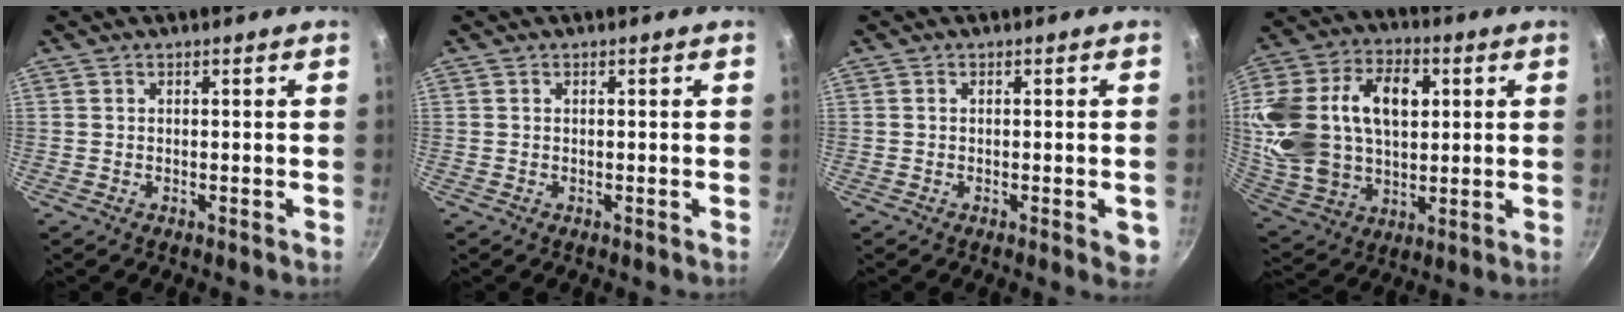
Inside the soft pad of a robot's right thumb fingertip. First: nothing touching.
{"total": 0.0}
{"total": 3.1, "force": [-1.0, 0.9, 2.8], "torque": [-0.031, -0.003, -0.014]}
{"total": 25.1, "force": [4.4, 17.0, 18.0], "torque": [-0.347, 0.014, 0.082]}